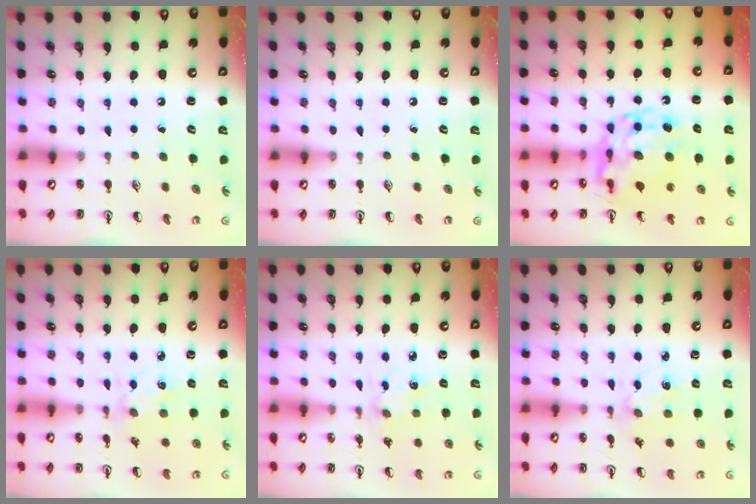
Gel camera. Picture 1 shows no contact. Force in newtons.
{"total": 0.0}
{"total": 12.6, "press": 12.6, "slide": 1.1}
{"total": 1.5, "press": 1.4, "slide": 0.4}
{"total": 2.2, "press": 2.2, "slide": 0.5}
{"total": 2.6, "press": 2.6, "slide": 0.4}